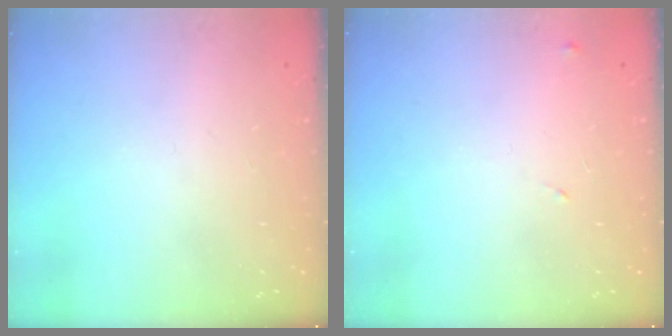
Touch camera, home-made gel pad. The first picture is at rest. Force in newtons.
{"total": 8.1, "press": 8.1, "slide": 0.6}